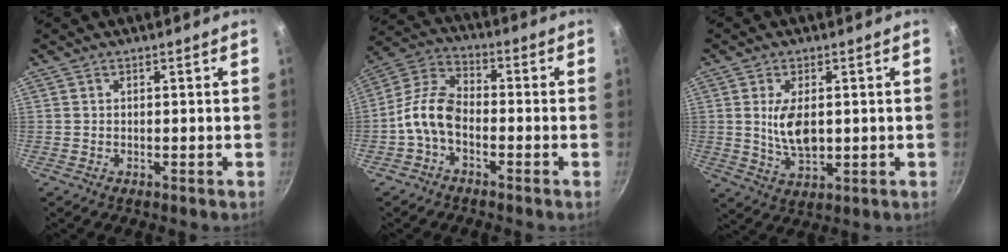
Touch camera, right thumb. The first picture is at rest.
{"total": 8.8, "force": [-2.9, 5.0, 6.6], "torque": [-0.132, 0.041, -0.074]}
{"total": 7.4, "force": [0.7, 4.0, 6.3], "torque": [-0.108, -0.017, 0.019]}